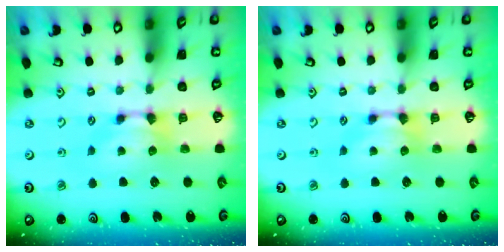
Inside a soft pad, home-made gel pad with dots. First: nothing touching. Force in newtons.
{"total": 0.0}